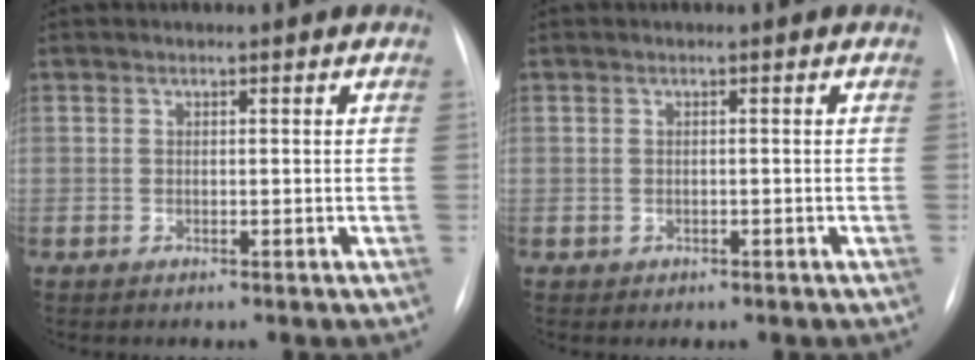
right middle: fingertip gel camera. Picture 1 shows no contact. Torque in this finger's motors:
{"motor_torque": [-0.02, -0.05, -0.04, 0.00]}